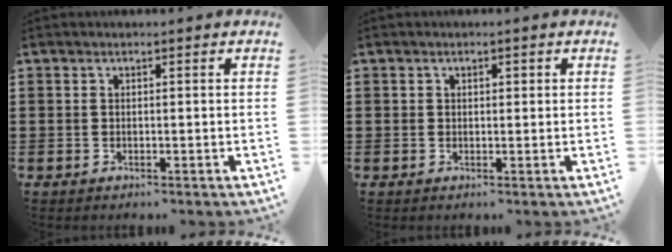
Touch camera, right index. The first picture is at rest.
{"total": 0.9, "force": [0.4, 0.6, 0.4], "torque": [-0.008, 0.005, 0.008]}